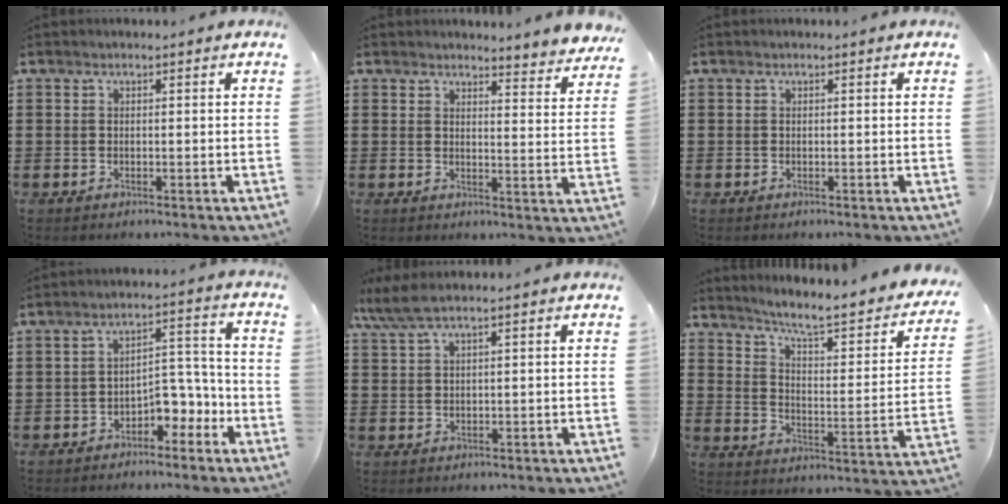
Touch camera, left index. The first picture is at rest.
{"total": 3.7, "force": [3.7, -0.1, 0.7], "torque": [-0.014, -0.028, 0.062]}
{"total": 0.0}
{"total": 5.4, "force": [-3.5, 2.8, 3.0], "torque": [-0.051, 0.015, -0.068]}
{"total": 3.5, "force": [2.1, 0.3, 2.7], "torque": [-0.065, 0.002, 0.037]}
{"total": 5.5, "force": [4.5, 0.1, 3.2], "torque": [-0.077, -0.042, 0.064]}